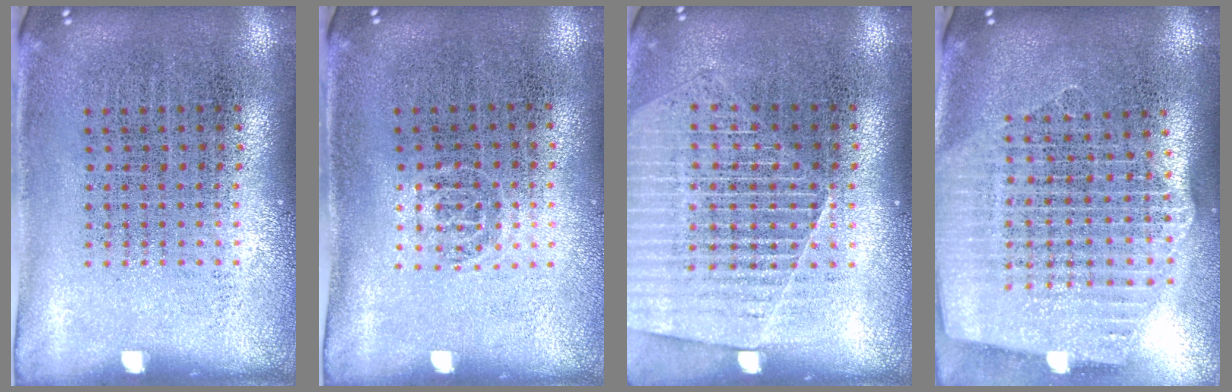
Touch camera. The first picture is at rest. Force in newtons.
{"total": 0.6, "press": 0.4, "slide": 0.4}
{"total": 1.3, "press": 1.3, "slide": 0.2}
{"total": 2.5, "press": 2.1, "slide": 1.3}